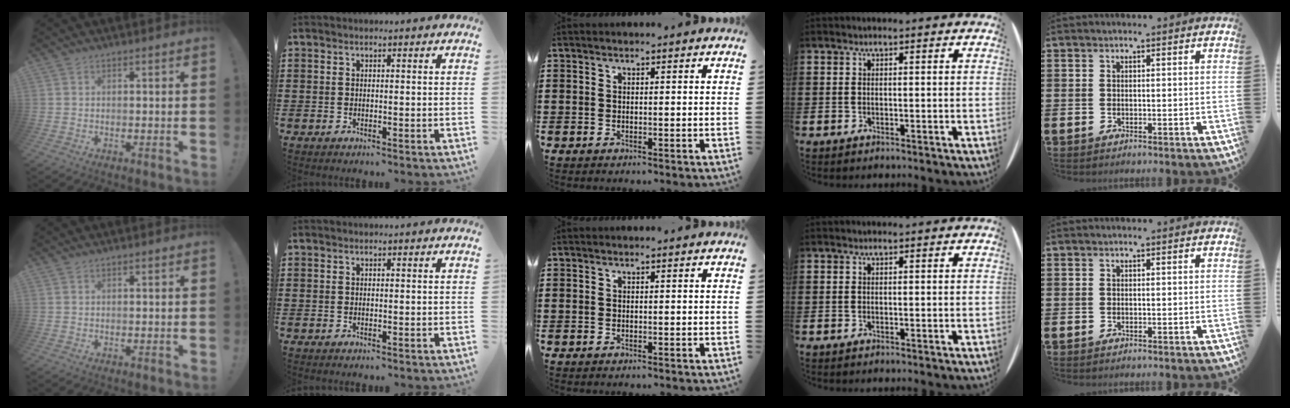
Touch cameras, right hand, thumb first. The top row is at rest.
{}